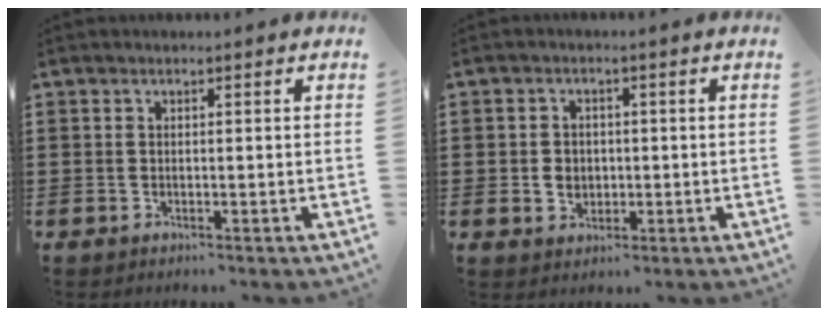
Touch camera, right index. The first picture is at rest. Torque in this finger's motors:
{"motor_torque": [2.14, 0.00, 0.05, 0.01]}